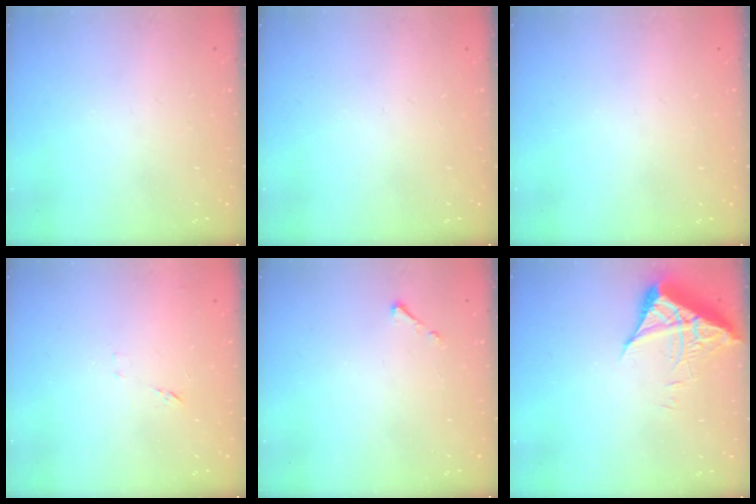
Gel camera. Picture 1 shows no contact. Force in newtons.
{"total": 0.0}
{"total": 0.0}
{"total": 6.0, "press": 6.0, "slide": 0.5}
{"total": 2.5, "press": 2.5, "slide": 0.3}
{"total": 6.1, "press": 6.1, "slide": 0.7}